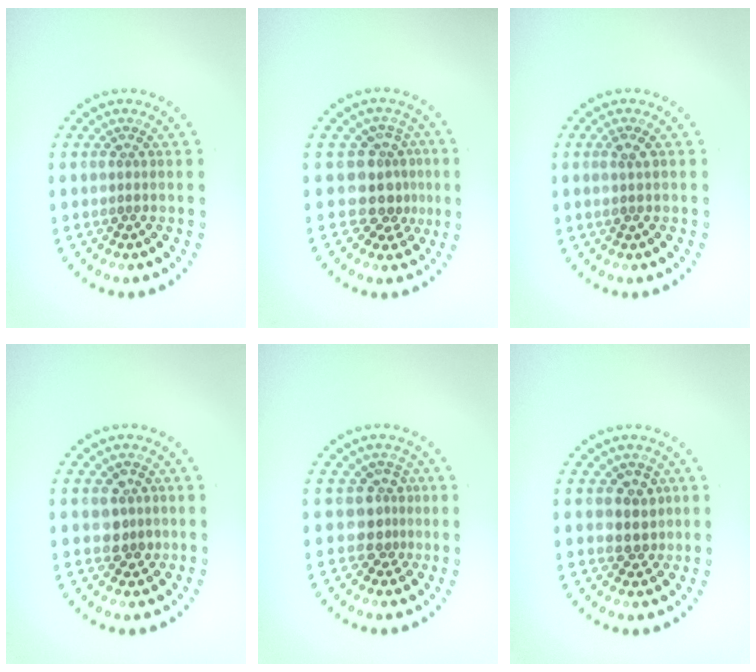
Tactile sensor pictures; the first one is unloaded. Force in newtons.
{"total": 3.7, "press": 2.9, "slide": 2.3}
{"total": 0.9, "press": 0.8, "slide": 0.3}
{"total": 2.4, "press": 2.3, "slide": 0.7}
{"total": 2.6, "press": 1.9, "slide": 1.7}
{"total": 2.5, "press": 2.3, "slide": 1.0}